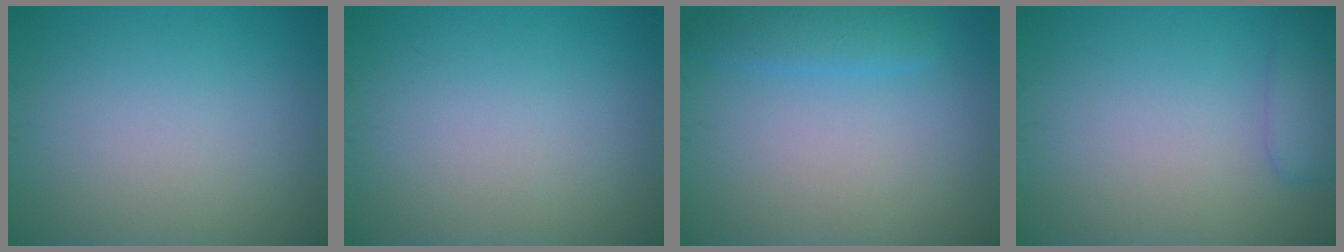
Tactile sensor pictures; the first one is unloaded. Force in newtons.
{"total": 0.0}
{"total": 2.1, "press": 2.1, "slide": 0.1}
{"total": 2.5, "press": 2.5, "slide": 0.2}